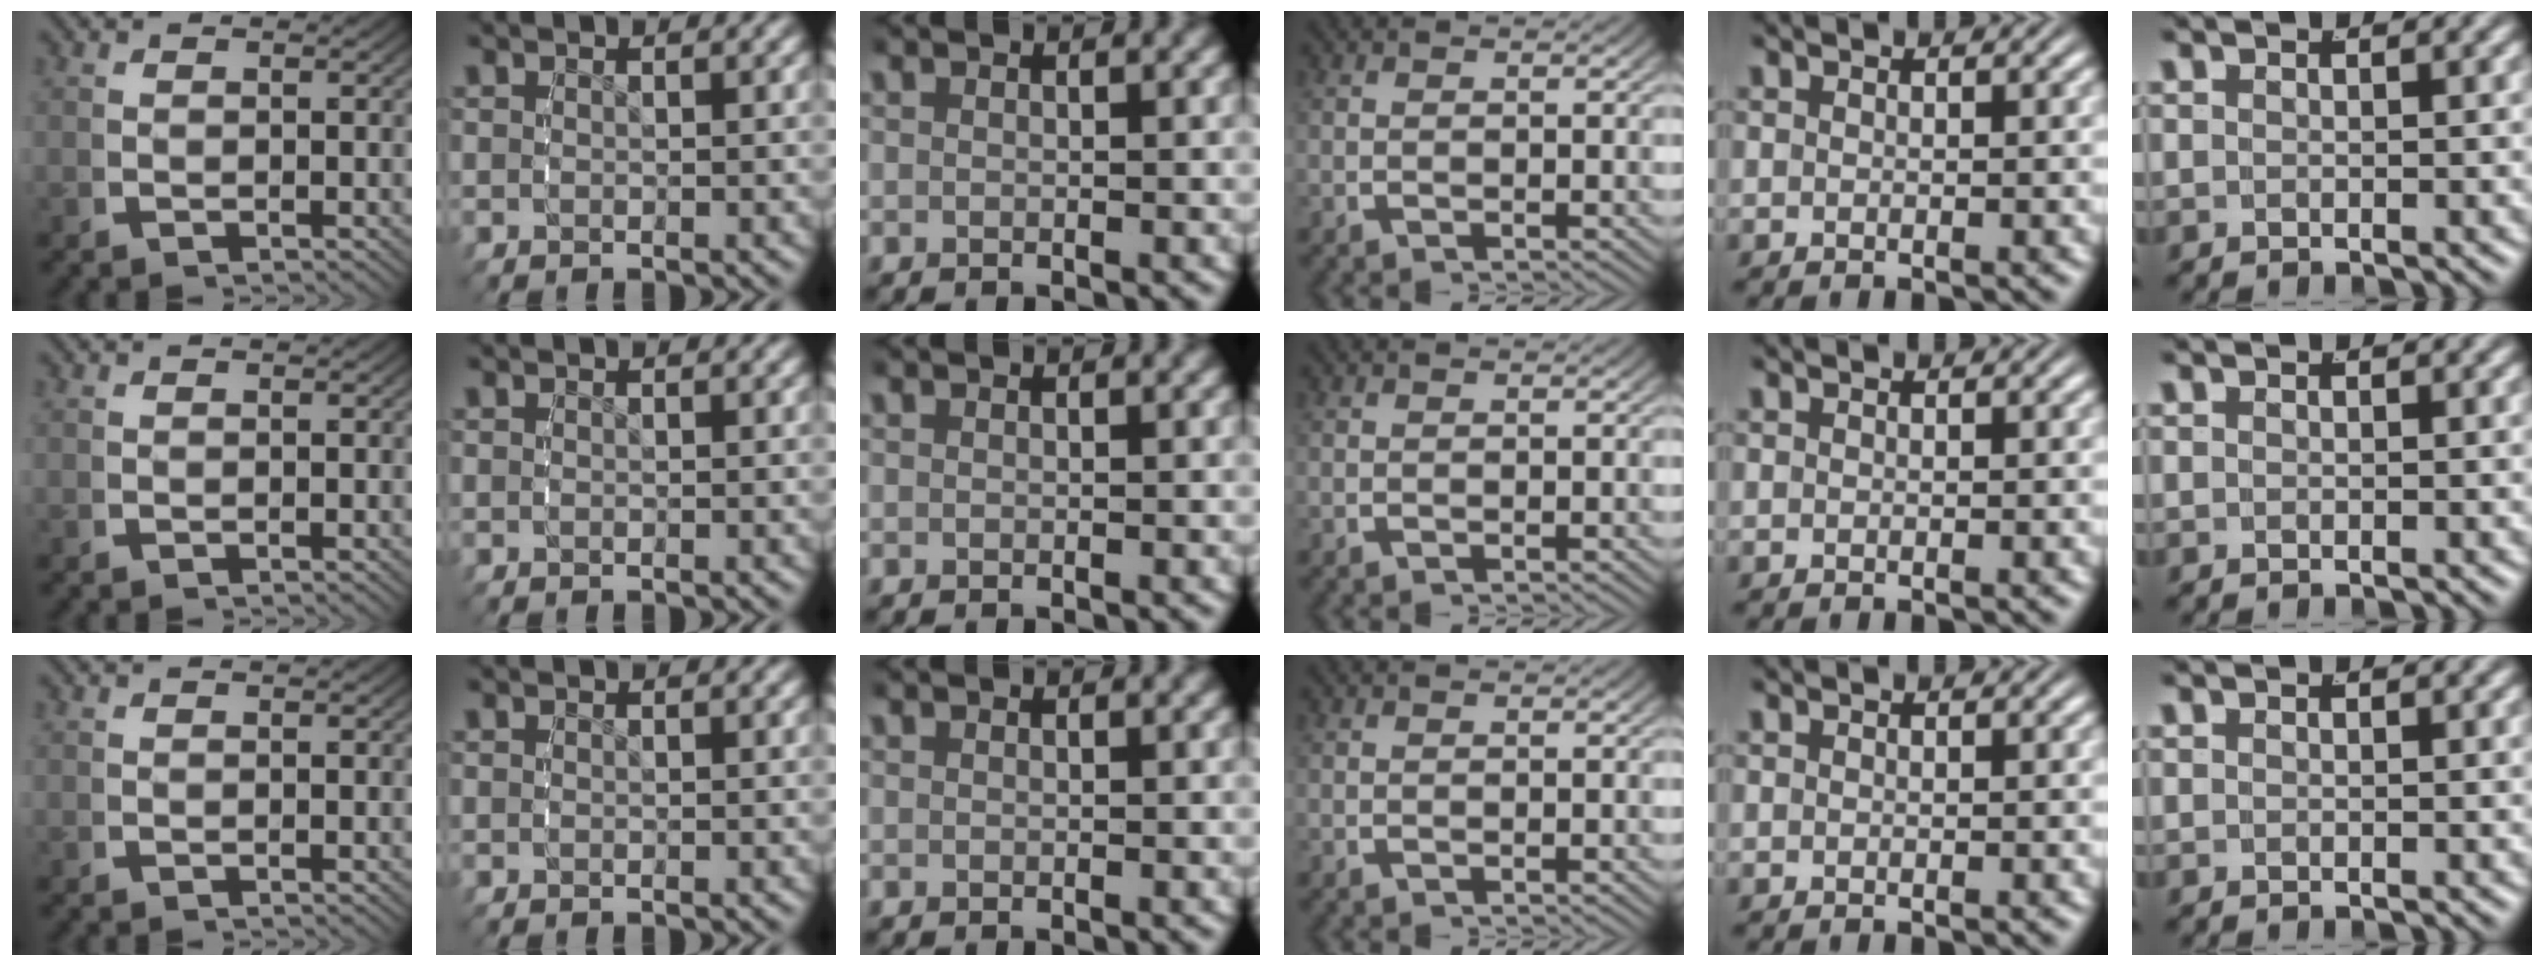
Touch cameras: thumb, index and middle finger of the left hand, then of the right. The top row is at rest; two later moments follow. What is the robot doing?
{"motion": "reach", "object": "backpack"}